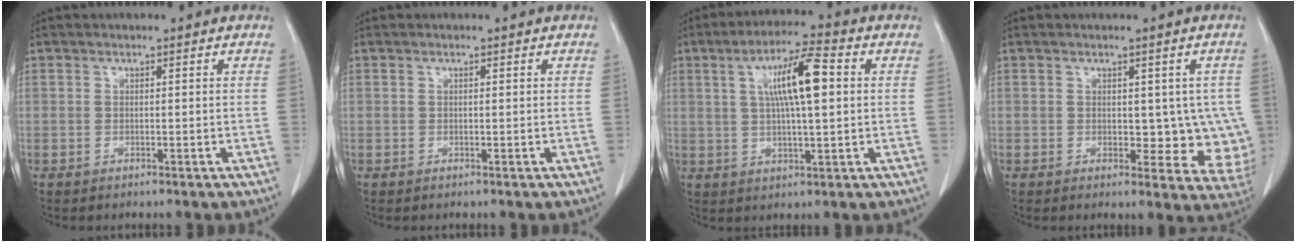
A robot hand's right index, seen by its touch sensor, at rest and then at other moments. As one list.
[{"total": 0.0}, {"total": 9.9, "force": [2.2, 1.6, 9.5], "torque": [-0.169, 0.016, 0.035]}, {"total": 7.3, "force": [0.4, 4.4, 5.7], "torque": [-0.031, 0.001, 0.009]}]